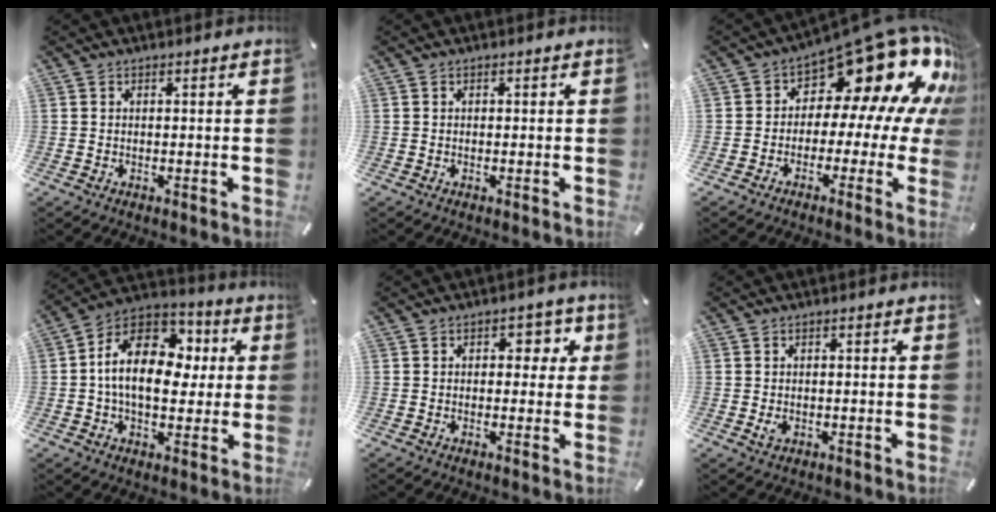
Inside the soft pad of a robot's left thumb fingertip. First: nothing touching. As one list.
[{"total": 0.0}, {"total": 20.2, "force": [10.1, 9.9, 14.4], "torque": [-0.203, -0.078, 0.170]}, {"total": 17.6, "force": [1.8, 12.0, 12.7], "torque": [-0.236, -0.001, 0.032]}, {"total": 4.8, "force": [1.1, 3.3, 3.3], "torque": [-0.022, -0.007, 0.007]}, {"total": 1.9, "force": [-0.5, 1.1, 1.4], "torque": [-0.025, 0.001, -0.007]}]